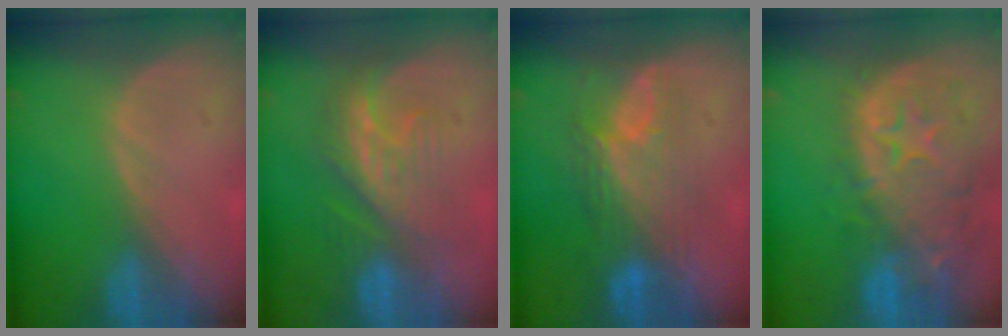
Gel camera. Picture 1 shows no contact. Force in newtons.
{"total": 7.7, "press": 7.5, "slide": 1.5}
{"total": 7.6, "press": 7.4, "slide": 1.5}
{"total": 13.9, "press": 11.1, "slide": 8.3}